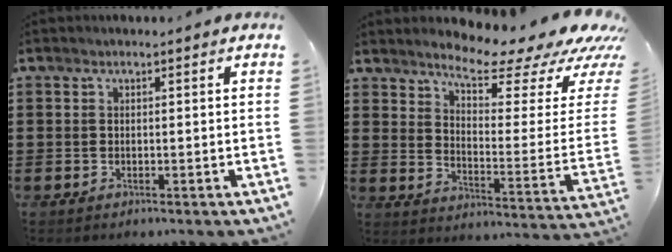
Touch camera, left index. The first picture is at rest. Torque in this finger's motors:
{"motor_torque": [2.14, 0.00, 0.58, 0.15]}